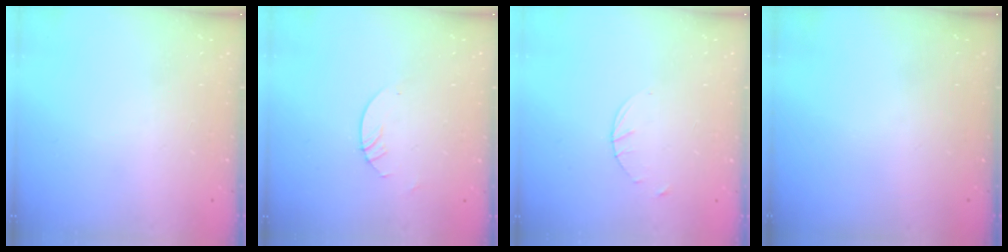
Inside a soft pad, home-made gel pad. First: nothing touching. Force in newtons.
{"total": 3.0, "press": 2.9, "slide": 0.3}
{"total": 1.6, "press": 1.6, "slide": 0.2}
{"total": 0.0}